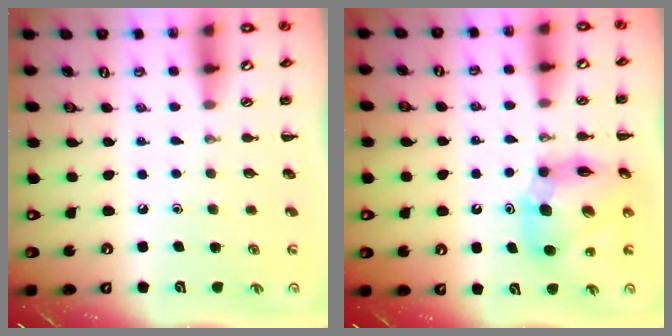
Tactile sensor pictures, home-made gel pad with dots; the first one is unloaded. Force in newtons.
{"total": 11.6, "press": 11.1, "slide": 3.3}